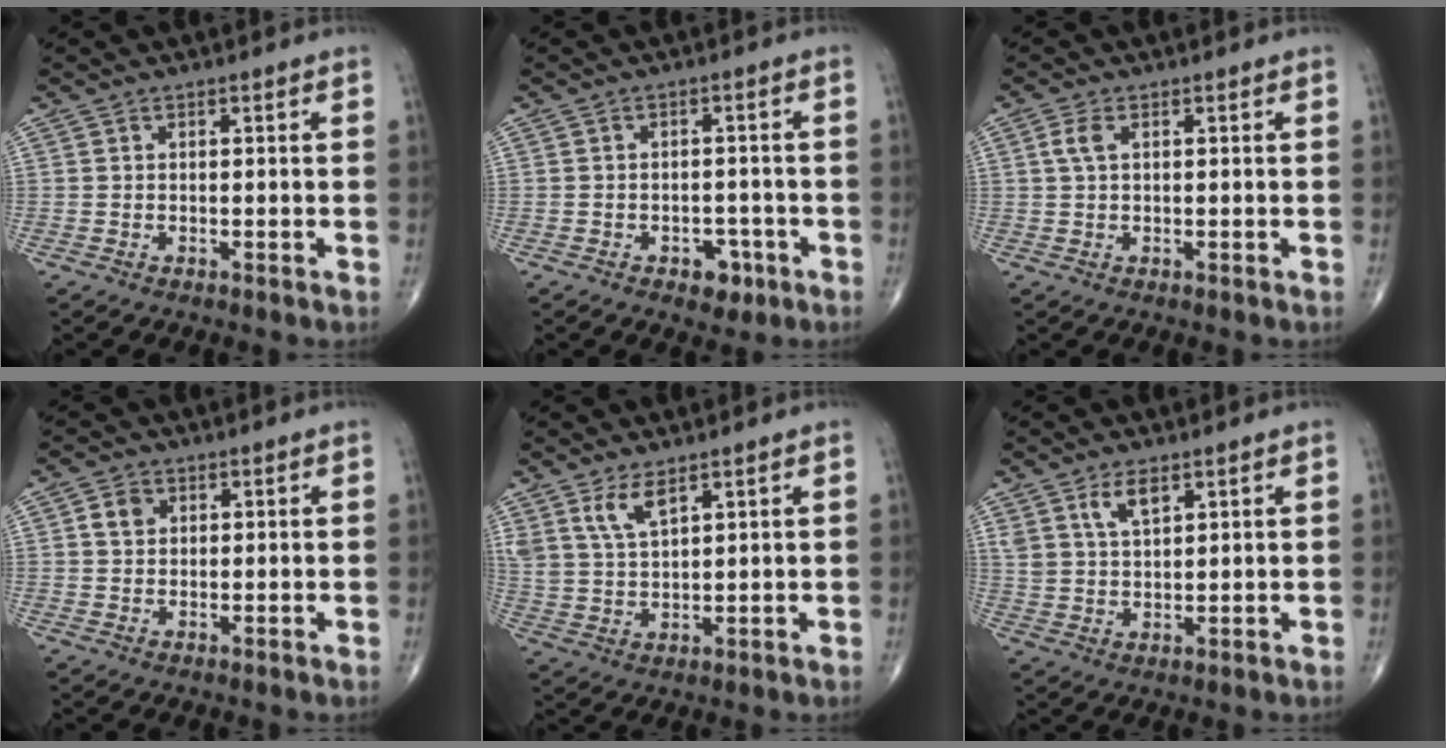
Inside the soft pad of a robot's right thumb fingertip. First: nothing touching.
{"total": 4.3, "force": [-2.2, 2.8, 2.3], "torque": [-0.008, 0.015, -0.026]}
{"total": 2.4, "force": [0.7, 1.1, 2.0], "torque": [-0.052, 0.011, 0.014]}
{"total": 2.9, "force": [0.8, 2.4, 1.5], "torque": [-0.017, 0.001, 0.013]}
{"total": 5.8, "force": [3.7, 2.2, 3.9], "torque": [-0.075, -0.021, 0.079]}
{"total": 5.3, "force": [3.1, 2.3, 3.5], "torque": [-0.061, -0.017, 0.063]}